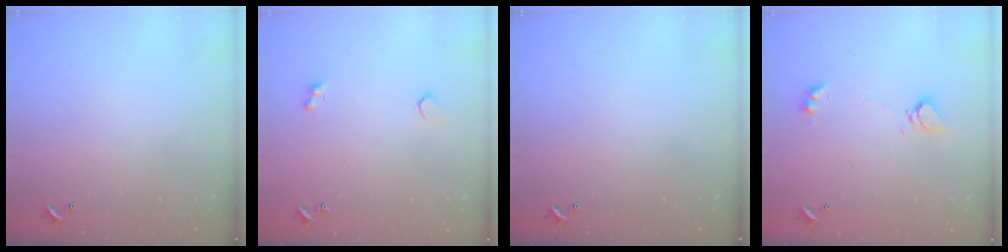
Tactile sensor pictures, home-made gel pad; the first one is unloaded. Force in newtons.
{"total": 2.6, "press": 2.2, "slide": 1.2}
{"total": 0.0}
{"total": 6.4, "press": 6.4, "slide": 0.6}